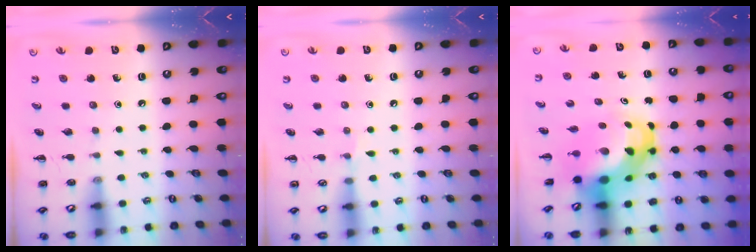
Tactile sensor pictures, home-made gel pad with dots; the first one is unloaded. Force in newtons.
{"total": 3.7, "press": 3.5, "slide": 1.3}
{"total": 9.0, "press": 8.9, "slide": 1.3}